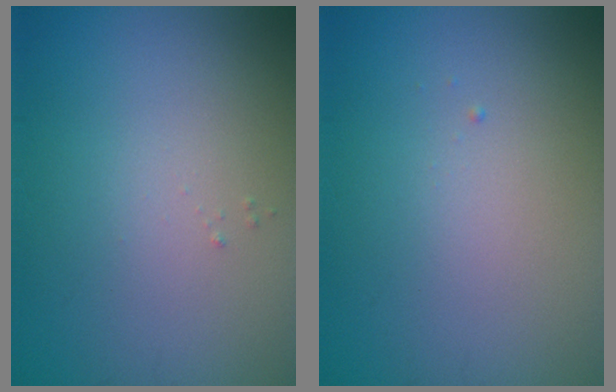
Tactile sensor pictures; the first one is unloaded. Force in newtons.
{"total": 0.0}